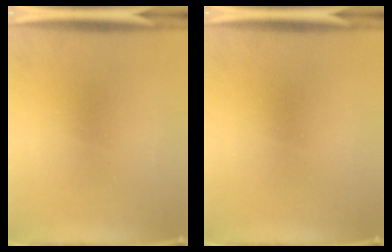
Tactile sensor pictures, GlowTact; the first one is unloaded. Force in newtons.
{"total": 0.0}